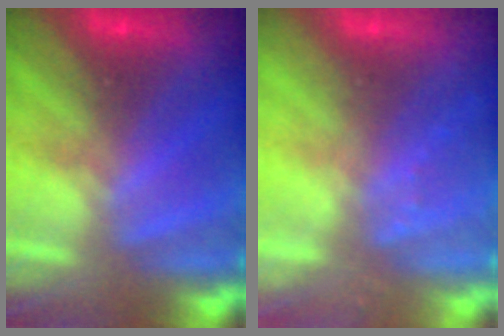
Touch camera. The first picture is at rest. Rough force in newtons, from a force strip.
{"total": 2.3}